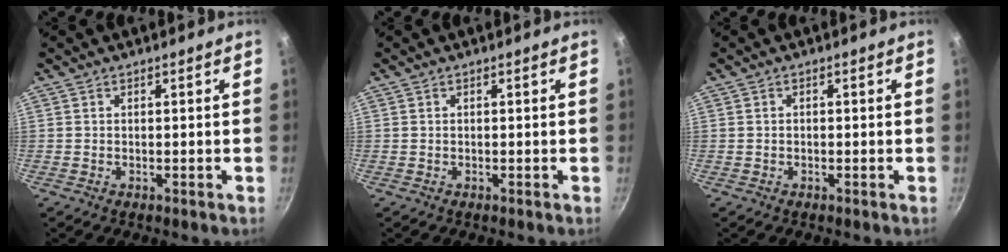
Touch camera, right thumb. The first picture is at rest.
{"total": 0.0}
{"total": 0.5, "force": [-0.2, 0.4, 0.2], "torque": [-0.006, 0.004, -0.002]}